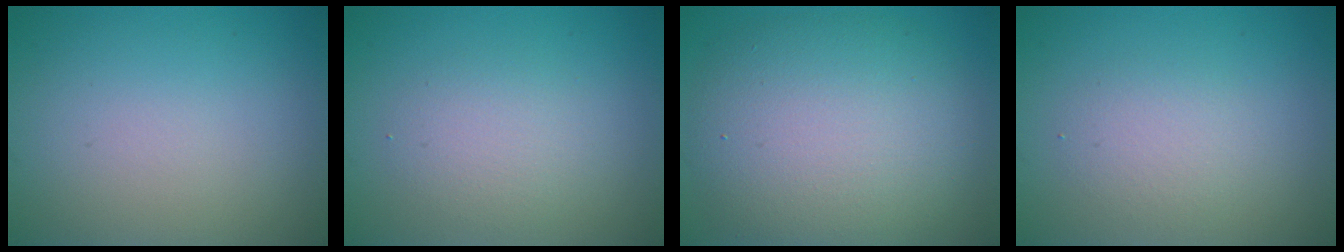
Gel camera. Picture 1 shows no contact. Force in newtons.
{"total": 2.4, "press": 2.4, "slide": 0.2}
{"total": 9.6, "press": 9.6, "slide": 0.2}
{"total": 2.2, "press": 2.2, "slide": 0.3}